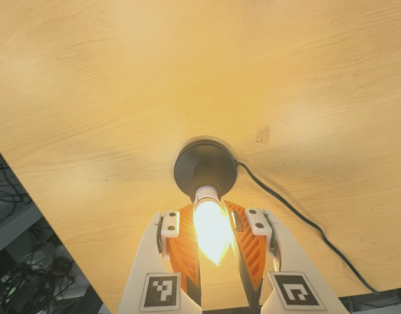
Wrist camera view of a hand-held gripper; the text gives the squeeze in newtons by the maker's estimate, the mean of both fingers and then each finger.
{"total": 13.1, "left": 11.8, "right": 14.3}